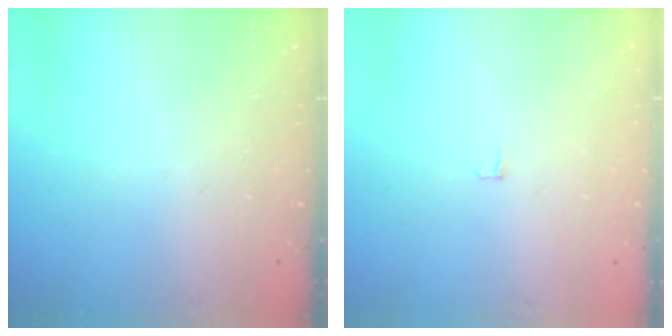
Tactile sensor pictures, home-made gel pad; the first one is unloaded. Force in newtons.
{"total": 2.4, "press": 2.4, "slide": 0.2}